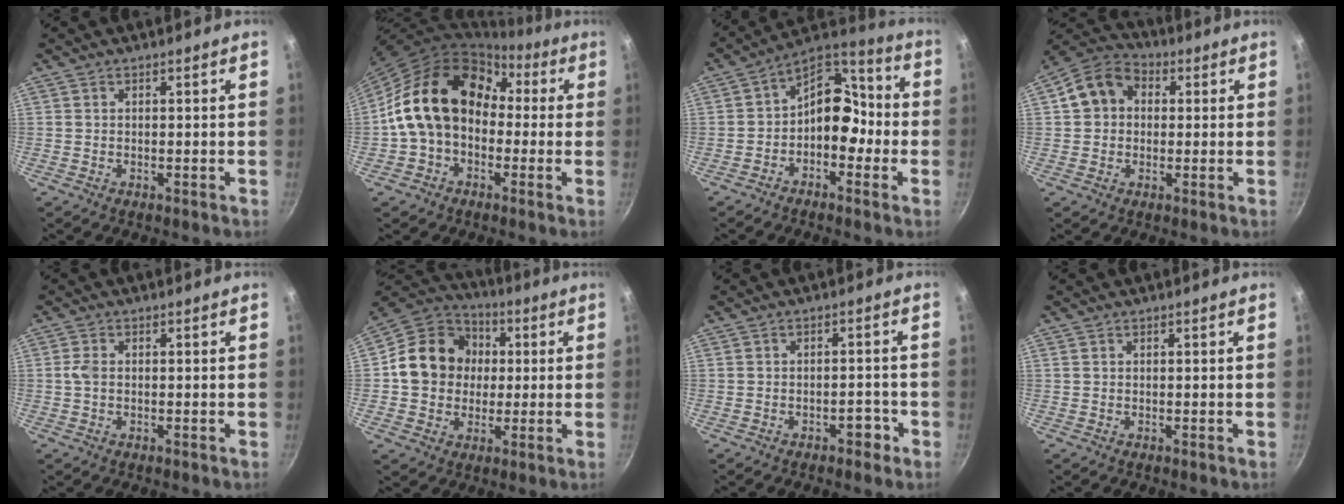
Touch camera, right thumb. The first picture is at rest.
{"total": 17.1, "force": [0.5, 12.9, 11.2], "torque": [-0.157, 0.055, -0.001]}
{"total": 11.5, "force": [-2.4, 7.9, 8.1], "torque": [-0.076, 0.064, -0.056]}
{"total": 9.6, "force": [1.5, 7.9, 5.2], "torque": [-0.061, 0.022, 0.006]}
{"total": 2.1, "force": [0.0, 1.3, 1.6], "torque": [-0.036, 0.006, -0.003]}
{"total": 15.1, "force": [1.1, 13.2, 7.2], "torque": [-0.093, 0.025, 0.007]}
{"total": 2.9, "force": [-1.8, 1.6, 1.6], "torque": [-0.002, 0.023, -0.018]}
{"total": 0.0}